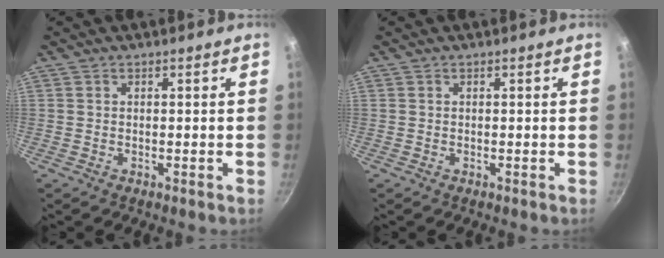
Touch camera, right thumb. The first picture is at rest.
{"total": 0.0}